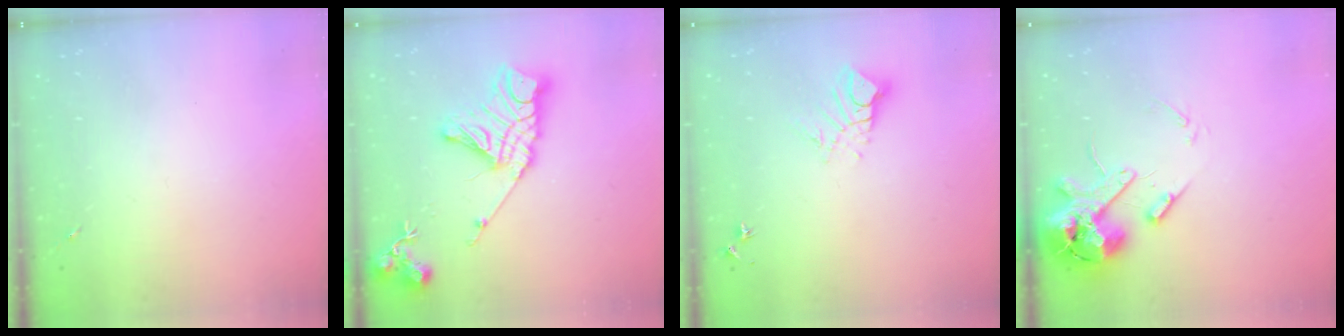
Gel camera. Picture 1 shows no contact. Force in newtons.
{"total": 19.1, "press": 19.0, "slide": 1.8}
{"total": 9.1, "press": 9.0, "slide": 1.0}
{"total": 14.0, "press": 13.8, "slide": 2.4}